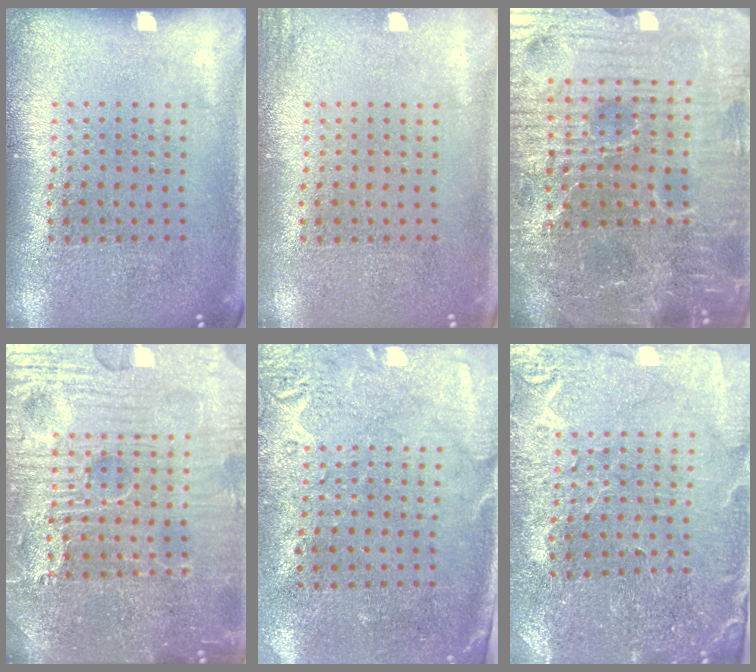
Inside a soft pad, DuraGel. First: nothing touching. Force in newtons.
{"total": 1.2, "press": 1.2, "slide": 0.3}
{"total": 7.2, "press": 6.4, "slide": 3.2}
{"total": 7.8, "press": 7.8, "slide": 0.9}
{"total": 2.7, "press": 2.3, "slide": 1.5}
{"total": 1.0, "press": 1.0, "slide": 0.2}